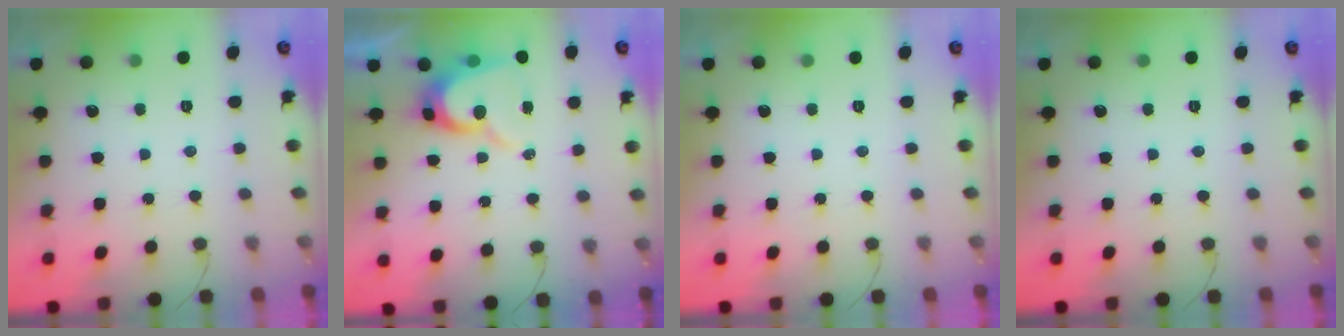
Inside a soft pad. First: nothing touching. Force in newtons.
{"total": 10.7, "press": 10.7, "slide": 0.9}
{"total": 0.0}
{"total": 0.0}